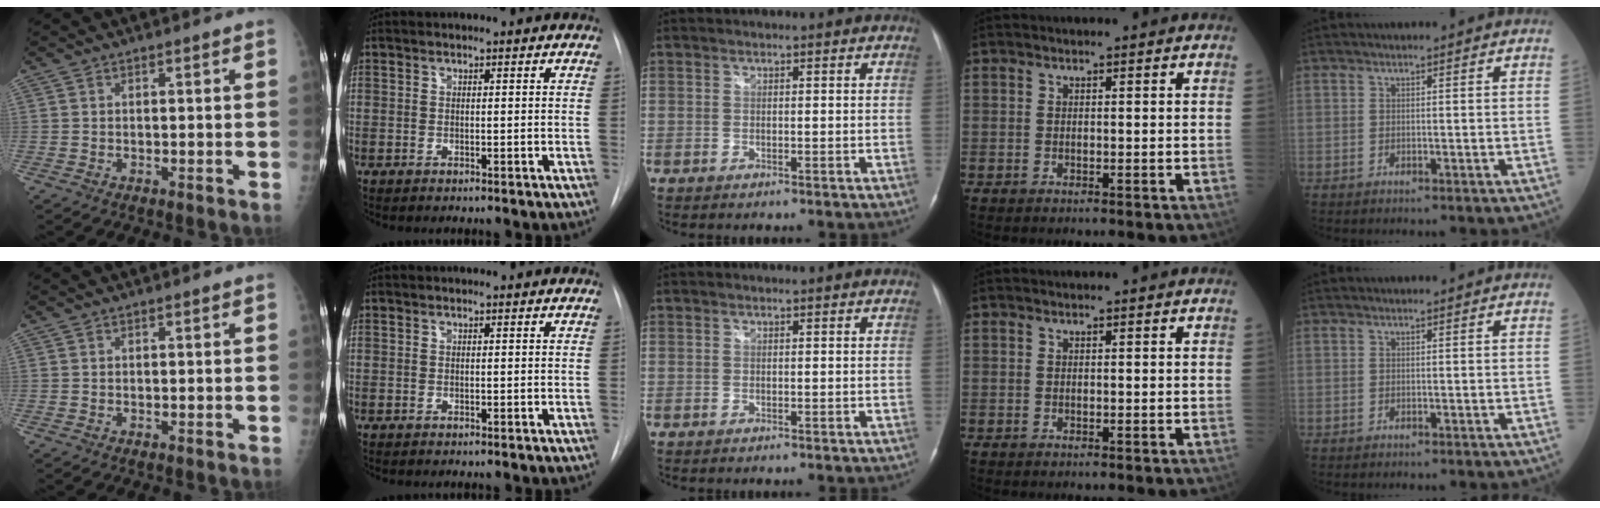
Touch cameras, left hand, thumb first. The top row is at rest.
{}